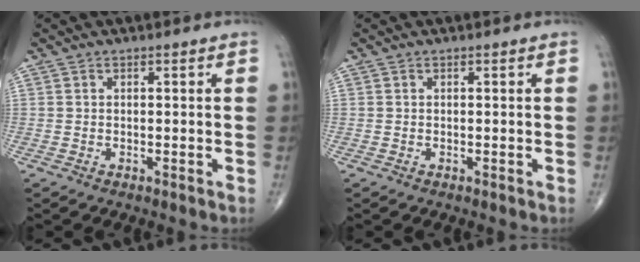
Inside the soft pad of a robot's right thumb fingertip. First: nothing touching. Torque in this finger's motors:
{"motor_torque": [-0.05, 0.05, -0.06, 0.06, 0.01]}